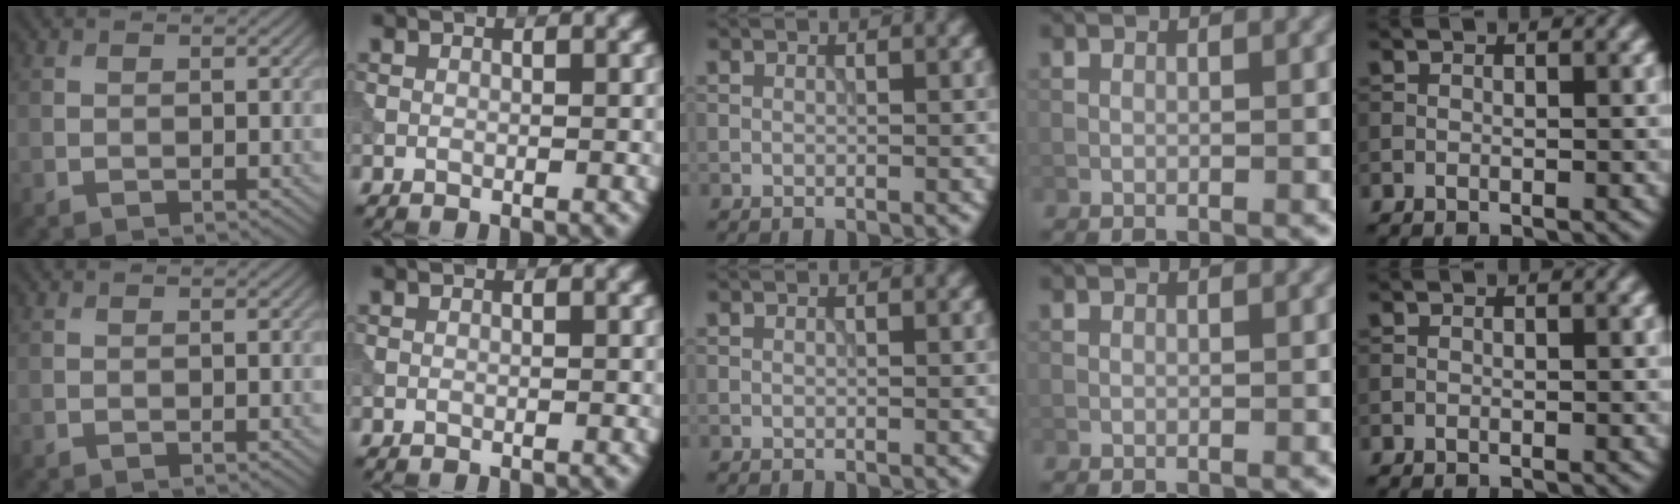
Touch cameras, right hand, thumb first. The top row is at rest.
{}